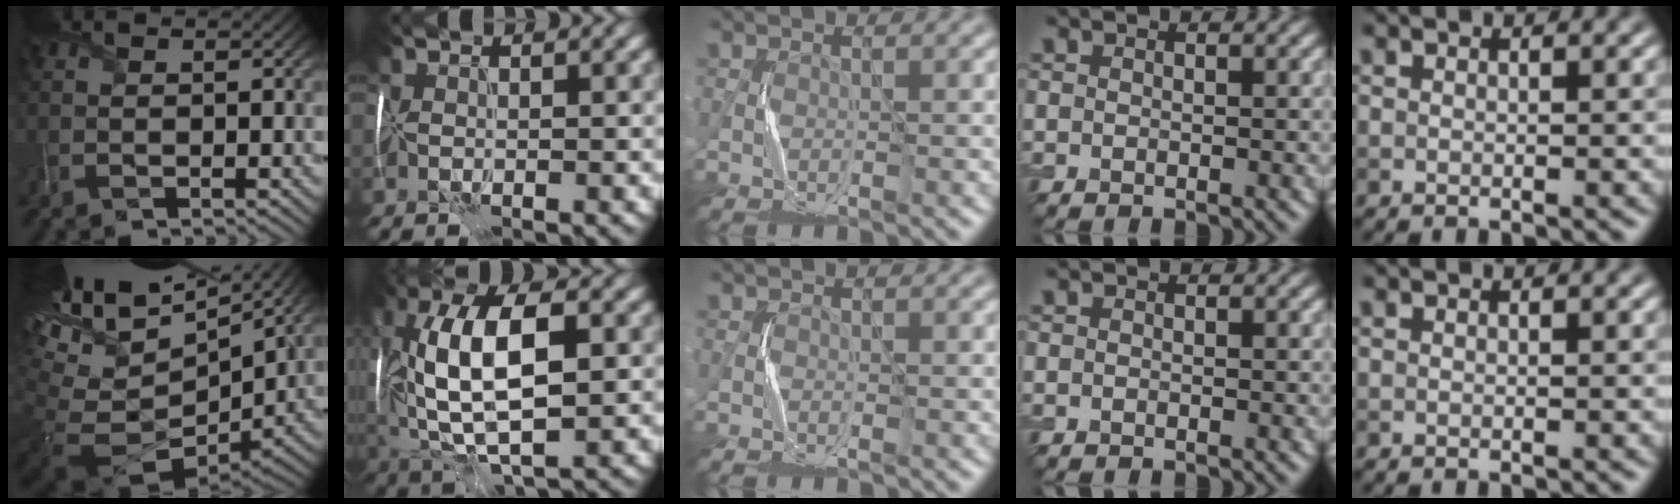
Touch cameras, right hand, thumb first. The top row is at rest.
{"thumb": {"total": 16.9, "force": [7.3, 8.9, 12.3], "torque": [-0.255, 0.023, 0.173]}, "index": {"total": 11.6, "force": [0.8, 5.0, 10.4], "torque": [-0.196, 0.010, 0.010]}, "middle": {"total": 0.6, "force": [-0.1, -0.2, -0.6], "torque": [0.014, -0.004, -0.001]}}